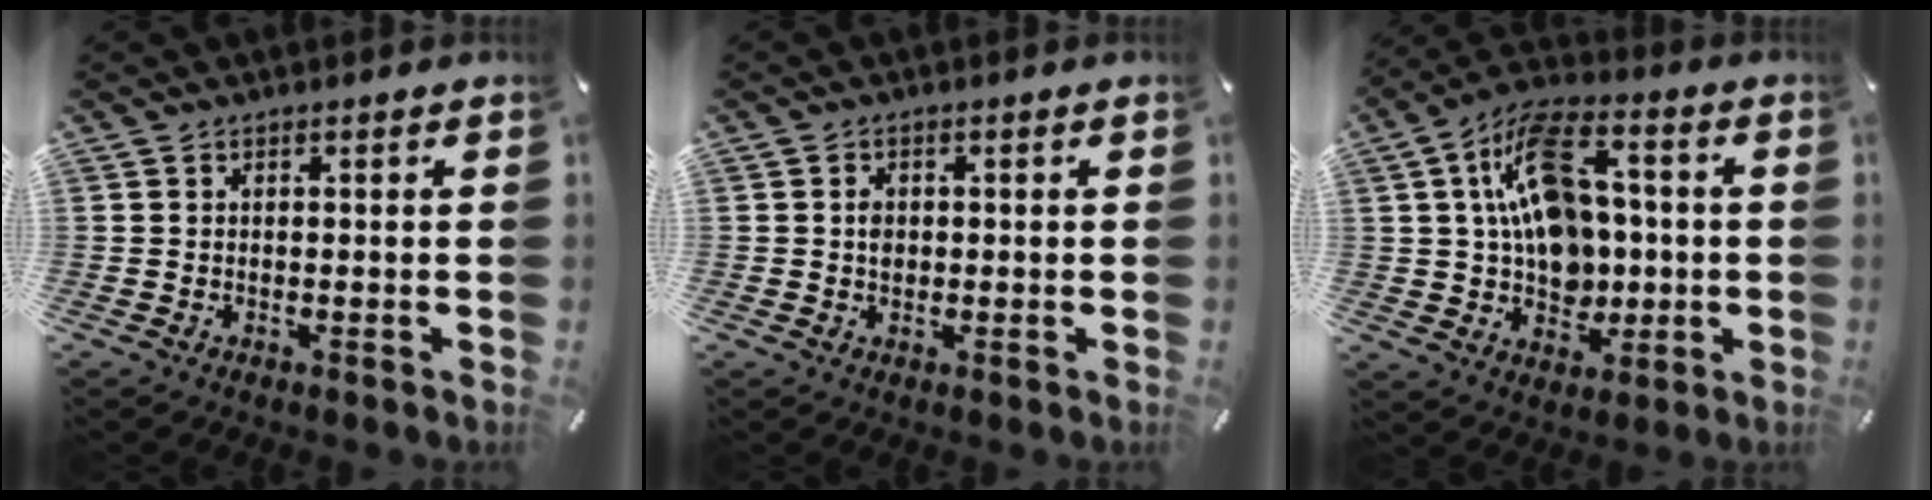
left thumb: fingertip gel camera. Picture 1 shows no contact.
{"total": 2.1, "force": [0.0, 1.7, 1.2], "torque": [-0.026, 0.005, -0.001]}
{"total": 16.3, "force": [2.6, 11.9, 10.8], "torque": [-0.203, 0.005, 0.050]}